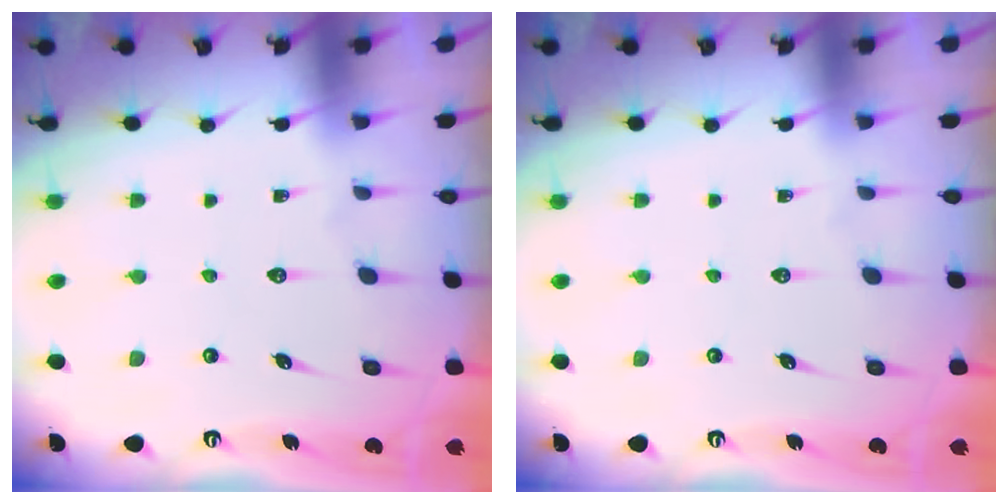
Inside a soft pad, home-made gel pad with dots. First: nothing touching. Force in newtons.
{"total": 0.0}